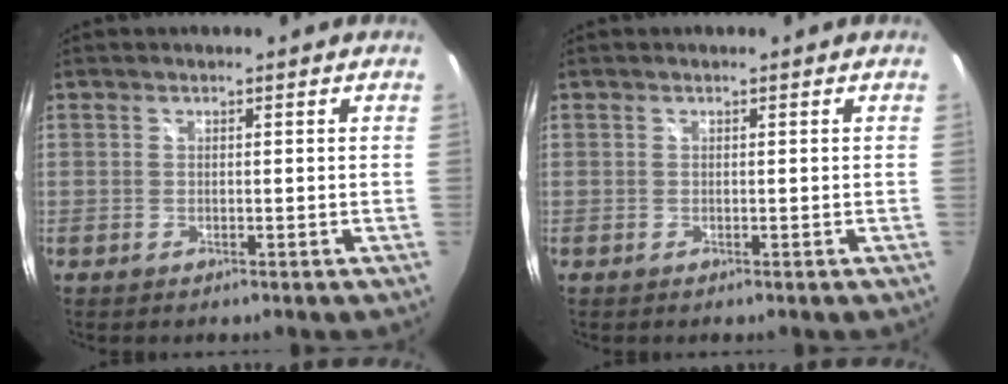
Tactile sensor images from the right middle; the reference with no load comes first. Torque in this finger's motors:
{"motor_torque": [0.00, 0.07, 0.00, 0.00]}